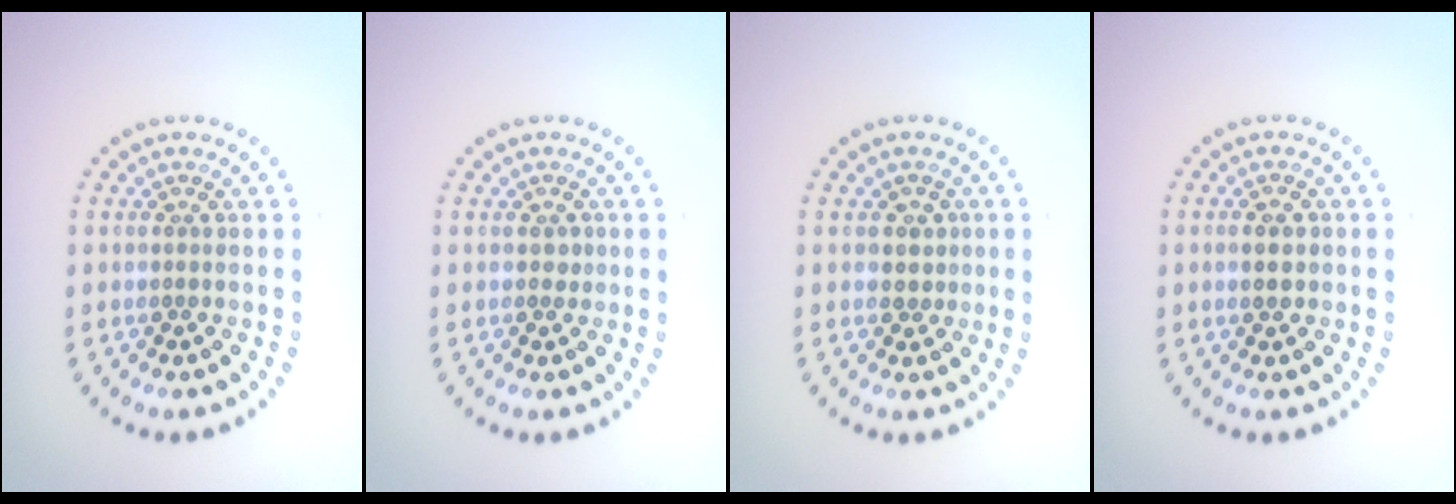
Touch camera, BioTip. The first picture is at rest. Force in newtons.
{"total": 0.6, "press": 0.5, "slide": 0.1}
{"total": 1.5, "press": 1.3, "slide": 0.9}
{"total": 2.1, "press": 2.1, "slide": 0.1}